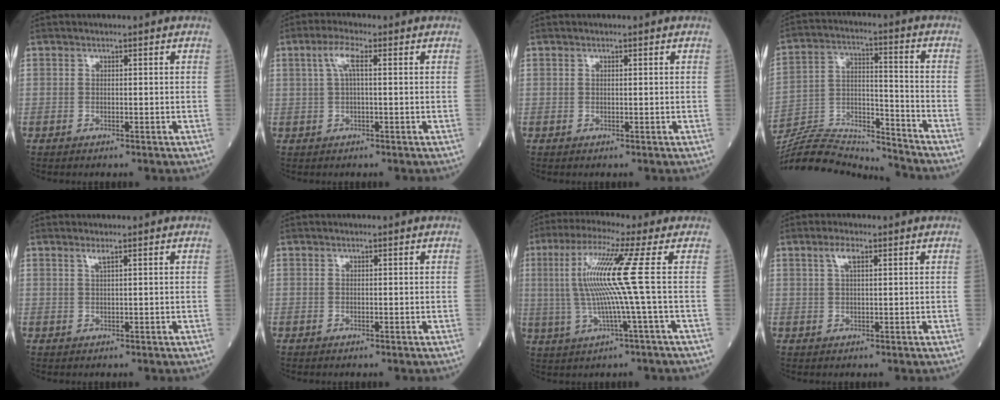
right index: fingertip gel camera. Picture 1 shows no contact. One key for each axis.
{"total": 3.4, "fx": 1.1, "fy": 0.7, "fz": 3.2, "tx": -0.067, "ty": 0.017, "tz": 0.025}
{"total": 0.0}
{"total": 16.7, "fx": -16.5, "fy": 0.3, "fz": 2.6, "tx": -0.053, "ty": 0.027, "tz": -0.283}
{"total": 1.0, "fx": 0.7, "fy": -0.2, "fz": 0.7, "tx": -0.018, "ty": 0.005, "tz": 0.019}
{"total": 0.0}
{"total": 10.8, "fx": 1.1, "fy": -2.0, "fz": 10.5, "tx": -0.213, "ty": 0.010, "tz": 0.020}
{"total": 2.3, "fx": 1.2, "fy": 0.5, "fz": 1.8, "tx": -0.039, "ty": 0.012, "tz": 0.027}